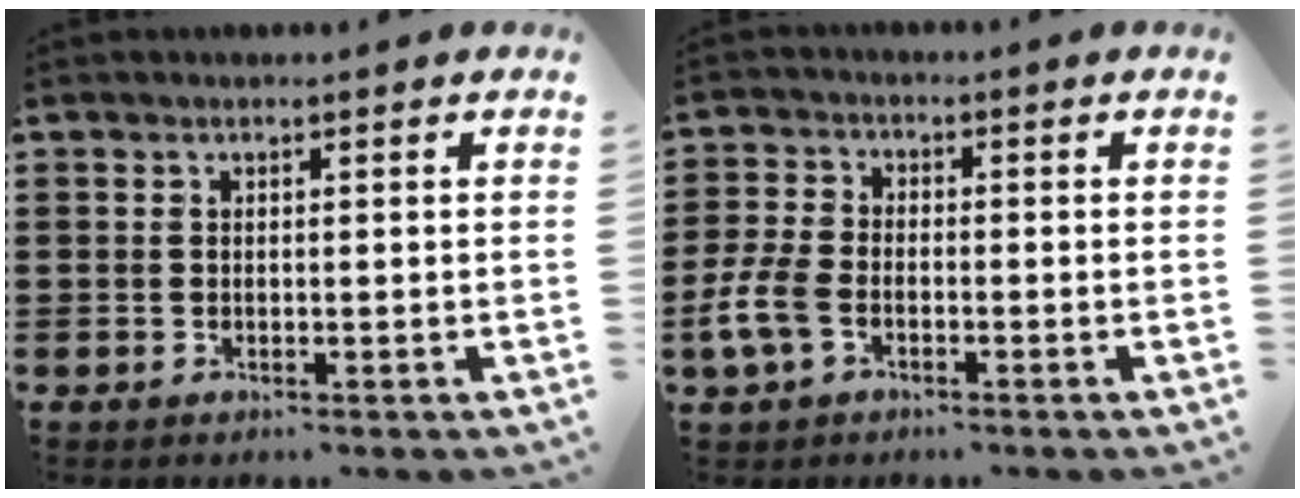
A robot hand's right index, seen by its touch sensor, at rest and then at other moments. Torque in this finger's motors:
{"motor_torque": [1.09, 1.05, 0.22, 0.09]}